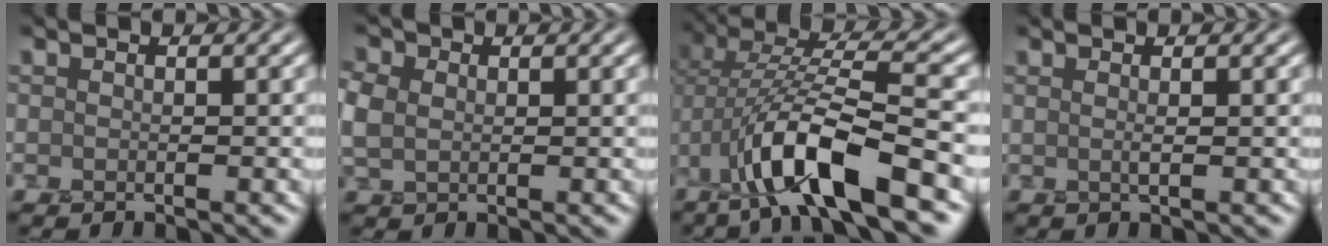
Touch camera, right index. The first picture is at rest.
{"total": 3.0, "force": [0.6, 2.4, 1.7], "torque": [-0.051, 0.007, 0.008]}
{"total": 9.6, "force": [-4.0, 2.6, 8.3], "torque": [-0.160, 0.009, -0.076]}
{"total": 0.8, "force": [0.2, 0.2, 0.7], "torque": [-0.011, 0.000, 0.001]}